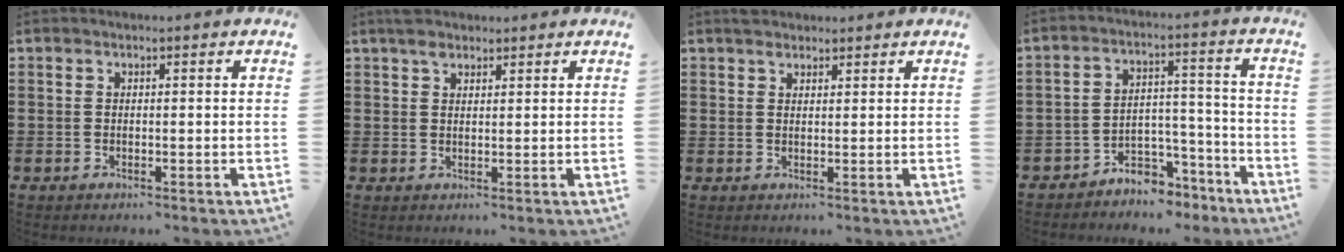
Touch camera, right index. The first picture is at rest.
{"total": 2.4, "force": [2.0, 1.0, 0.9], "torque": [-0.013, 0.000, 0.035]}
{"total": 1.8, "force": [1.5, 0.8, 0.3], "torque": [-0.008, 0.003, 0.030]}
{"total": 4.5, "force": [-3.8, 2.3, 0.6], "torque": [-0.019, 0.016, -0.074]}